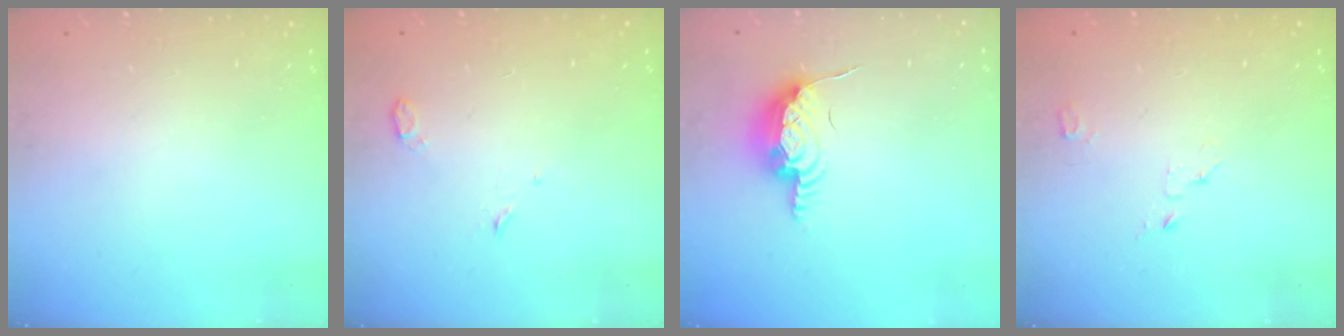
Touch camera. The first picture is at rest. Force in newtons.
{"total": 3.0, "press": 2.9, "slide": 0.6}
{"total": 12.5, "press": 11.5, "slide": 4.8}
{"total": 2.4, "press": 2.4, "slide": 0.3}